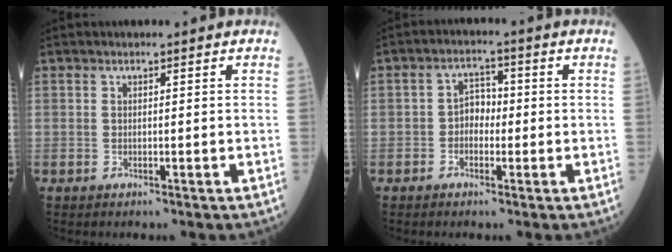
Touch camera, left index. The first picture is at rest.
{"total": 3.4, "force": [-1.2, 2.3, 2.2], "torque": [-0.027, 0.011, -0.031]}